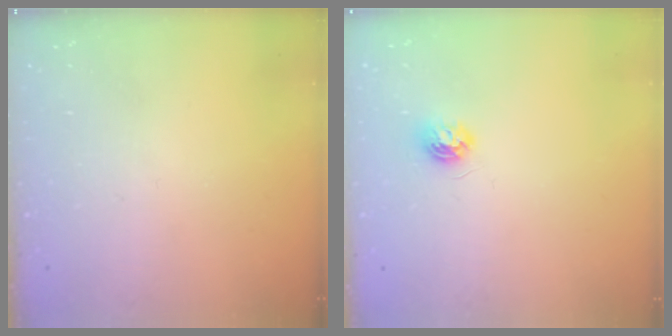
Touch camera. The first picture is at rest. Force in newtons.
{"total": 4.8, "press": 4.8, "slide": 0.6}